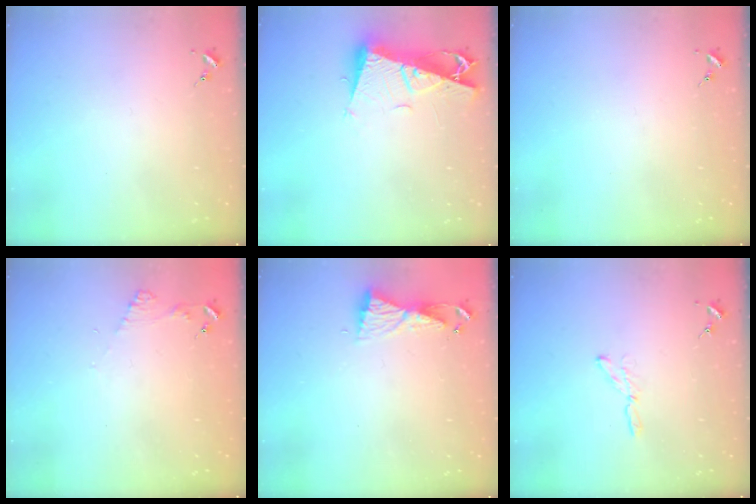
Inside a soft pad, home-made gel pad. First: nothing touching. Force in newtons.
{"total": 11.5, "press": 11.5, "slide": 1.2}
{"total": 0.0}
{"total": 5.5, "press": 5.5, "slide": 0.6}
{"total": 5.9, "press": 5.9, "slide": 0.6}
{"total": 3.7, "press": 3.7, "slide": 0.4}